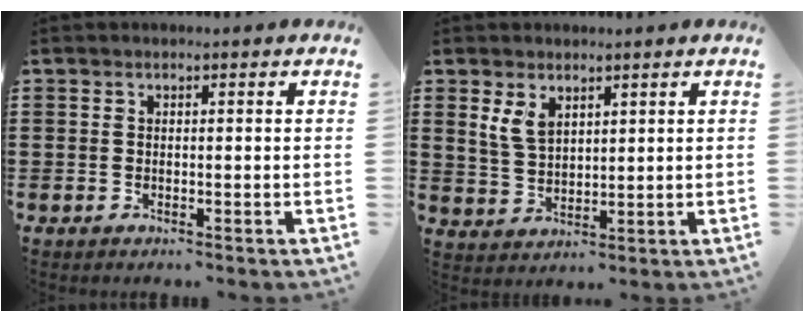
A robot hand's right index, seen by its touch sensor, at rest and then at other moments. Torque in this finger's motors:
{"motor_torque": [0.15, 0.02, 0.42, 0.09]}